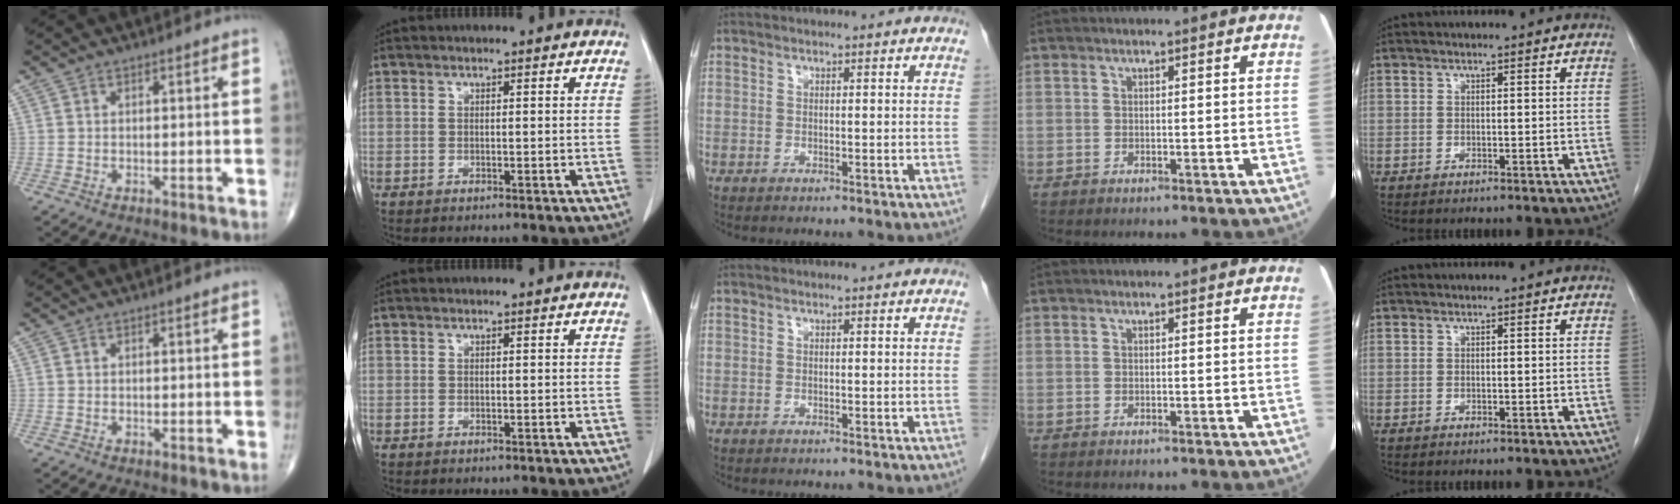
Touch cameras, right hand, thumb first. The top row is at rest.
{}